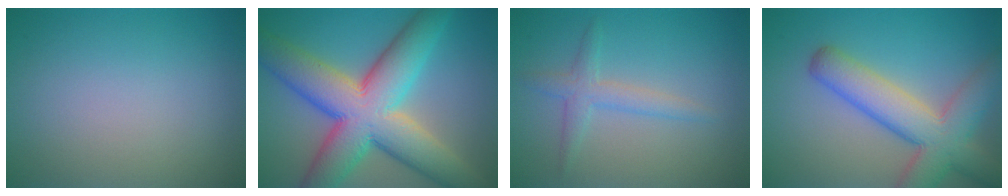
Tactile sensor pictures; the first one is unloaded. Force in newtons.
{"total": 12.9, "press": 12.9, "slide": 0.5}
{"total": 2.3, "press": 2.3, "slide": 0.1}
{"total": 7.9, "press": 7.9, "slide": 0.5}